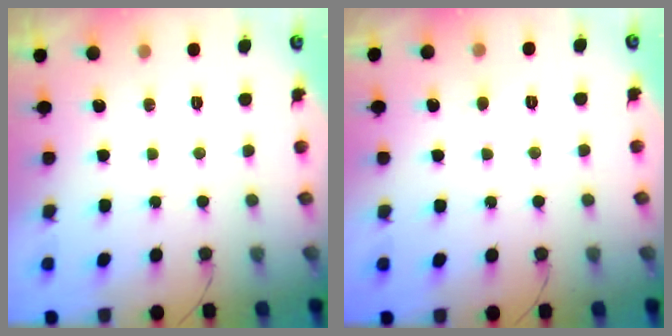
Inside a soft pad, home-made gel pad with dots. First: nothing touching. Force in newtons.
{"total": 4.6, "press": 4.6, "slide": 0.4}